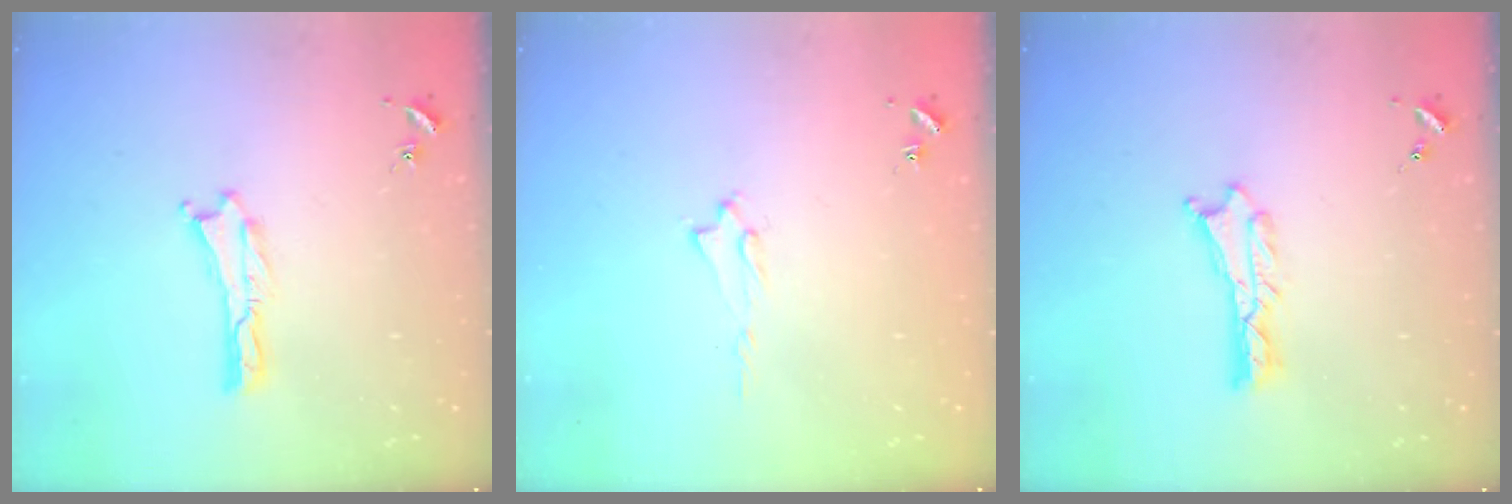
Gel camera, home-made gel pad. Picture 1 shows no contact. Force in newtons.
{"total": 1.6, "press": 1.6, "slide": 0.2}
{"total": 0.7, "press": 0.7, "slide": 0.1}